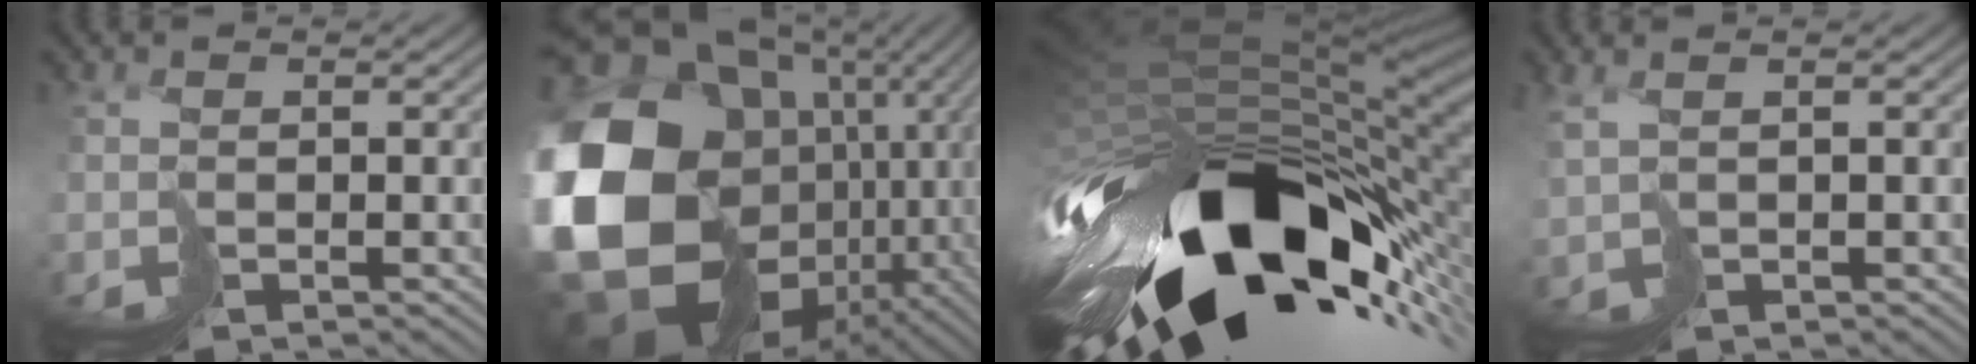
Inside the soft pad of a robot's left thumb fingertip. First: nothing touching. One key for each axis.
{"total": 20.7, "fx": -0.5, "fy": 16.3, "fz": 12.8, "tx": -0.254, "ty": -0.065, "tz": 0.026}
{"total": 15.9, "fx": -3.7, "fy": 8.3, "fz": 13.0, "tx": -0.241, "ty": -0.042, "tz": -0.043}
{"total": 2.2, "fx": 1.4, "fy": 0.3, "fz": 1.6, "tx": -0.046, "ty": -0.003, "tz": 0.031}